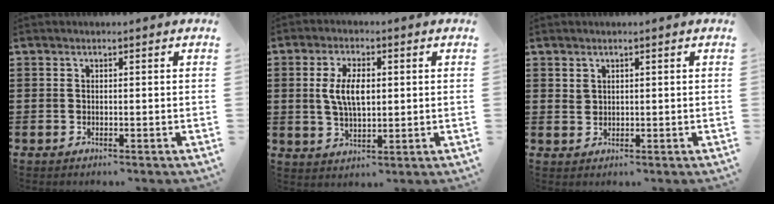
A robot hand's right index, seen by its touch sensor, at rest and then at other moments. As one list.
[{"total": 6.2, "force": [0.7, 2.9, 5.5], "torque": [-0.108, 0.004, 0.006]}, {"total": 1.4, "force": [1.1, 0.9, 0.2], "torque": [-0.006, 0.003, 0.021]}]